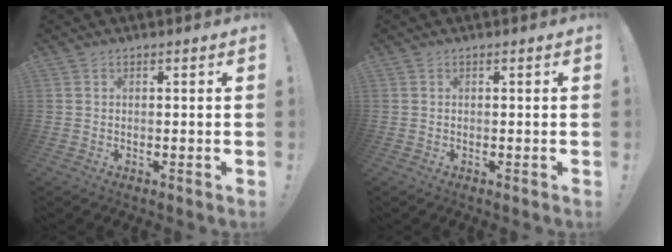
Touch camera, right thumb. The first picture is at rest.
{"total": 0.0}